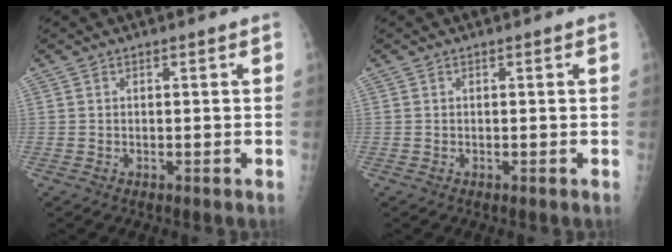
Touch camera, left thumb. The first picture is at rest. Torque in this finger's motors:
{"motor_torque": [0.00, 0.00, -0.01, -0.01, 0.00]}